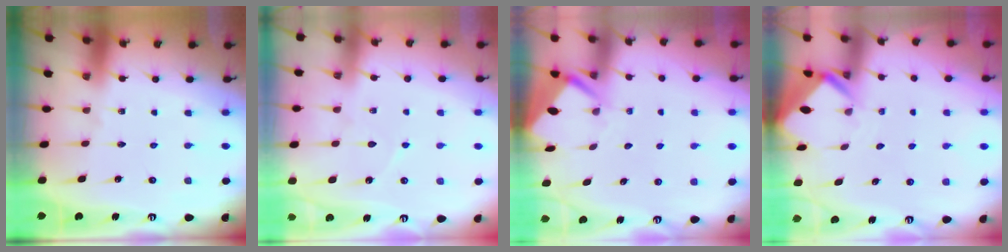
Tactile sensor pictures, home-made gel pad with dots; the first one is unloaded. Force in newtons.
{"total": 7.1, "press": 7.0, "slide": 0.8}
{"total": 3.7, "press": 3.7, "slide": 0.3}
{"total": 2.7, "press": 2.7, "slide": 0.2}